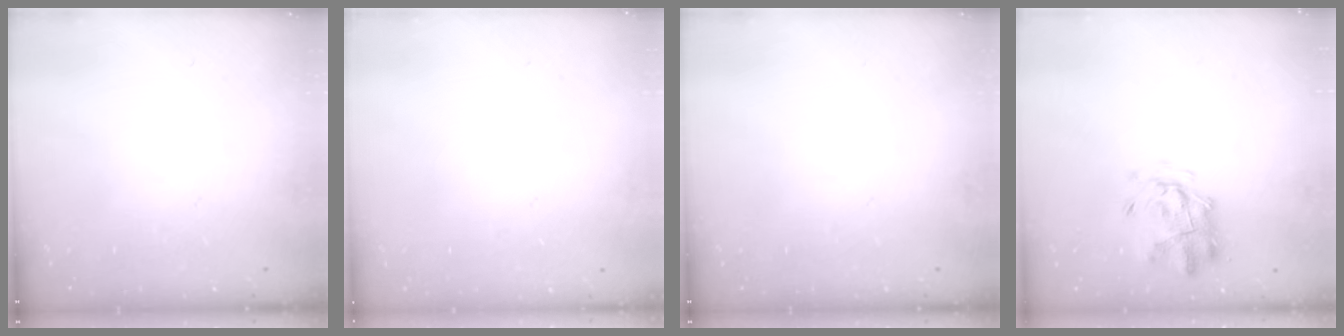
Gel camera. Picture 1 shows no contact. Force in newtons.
{"total": 1.8, "press": 1.8, "slide": 0.2}
{"total": 0.0}
{"total": 3.3, "press": 3.0, "slide": 1.2}